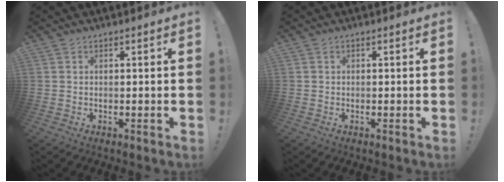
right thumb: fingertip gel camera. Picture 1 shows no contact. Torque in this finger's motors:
{"motor_torque": [0.10, -0.06, -0.19, 0.03, 0.13]}